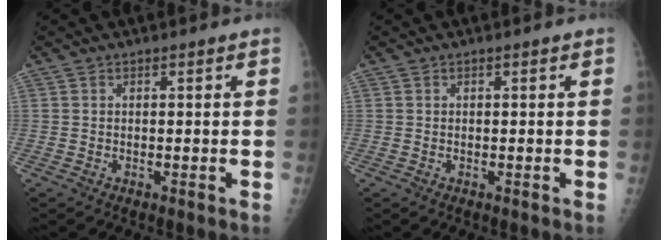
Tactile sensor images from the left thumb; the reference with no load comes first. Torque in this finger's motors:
{"motor_torque": [-0.03, 0.00, -0.04, -0.02, 0.00]}